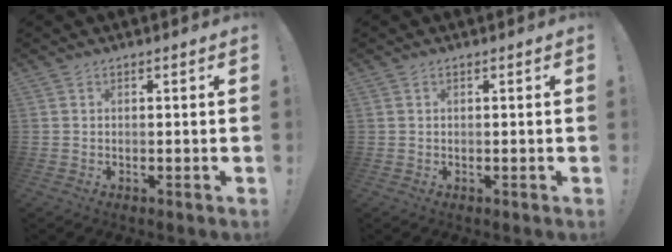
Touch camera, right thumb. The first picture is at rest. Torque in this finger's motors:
{"motor_torque": [0.07, 0.06, 0.01, 0.02, 0.04]}